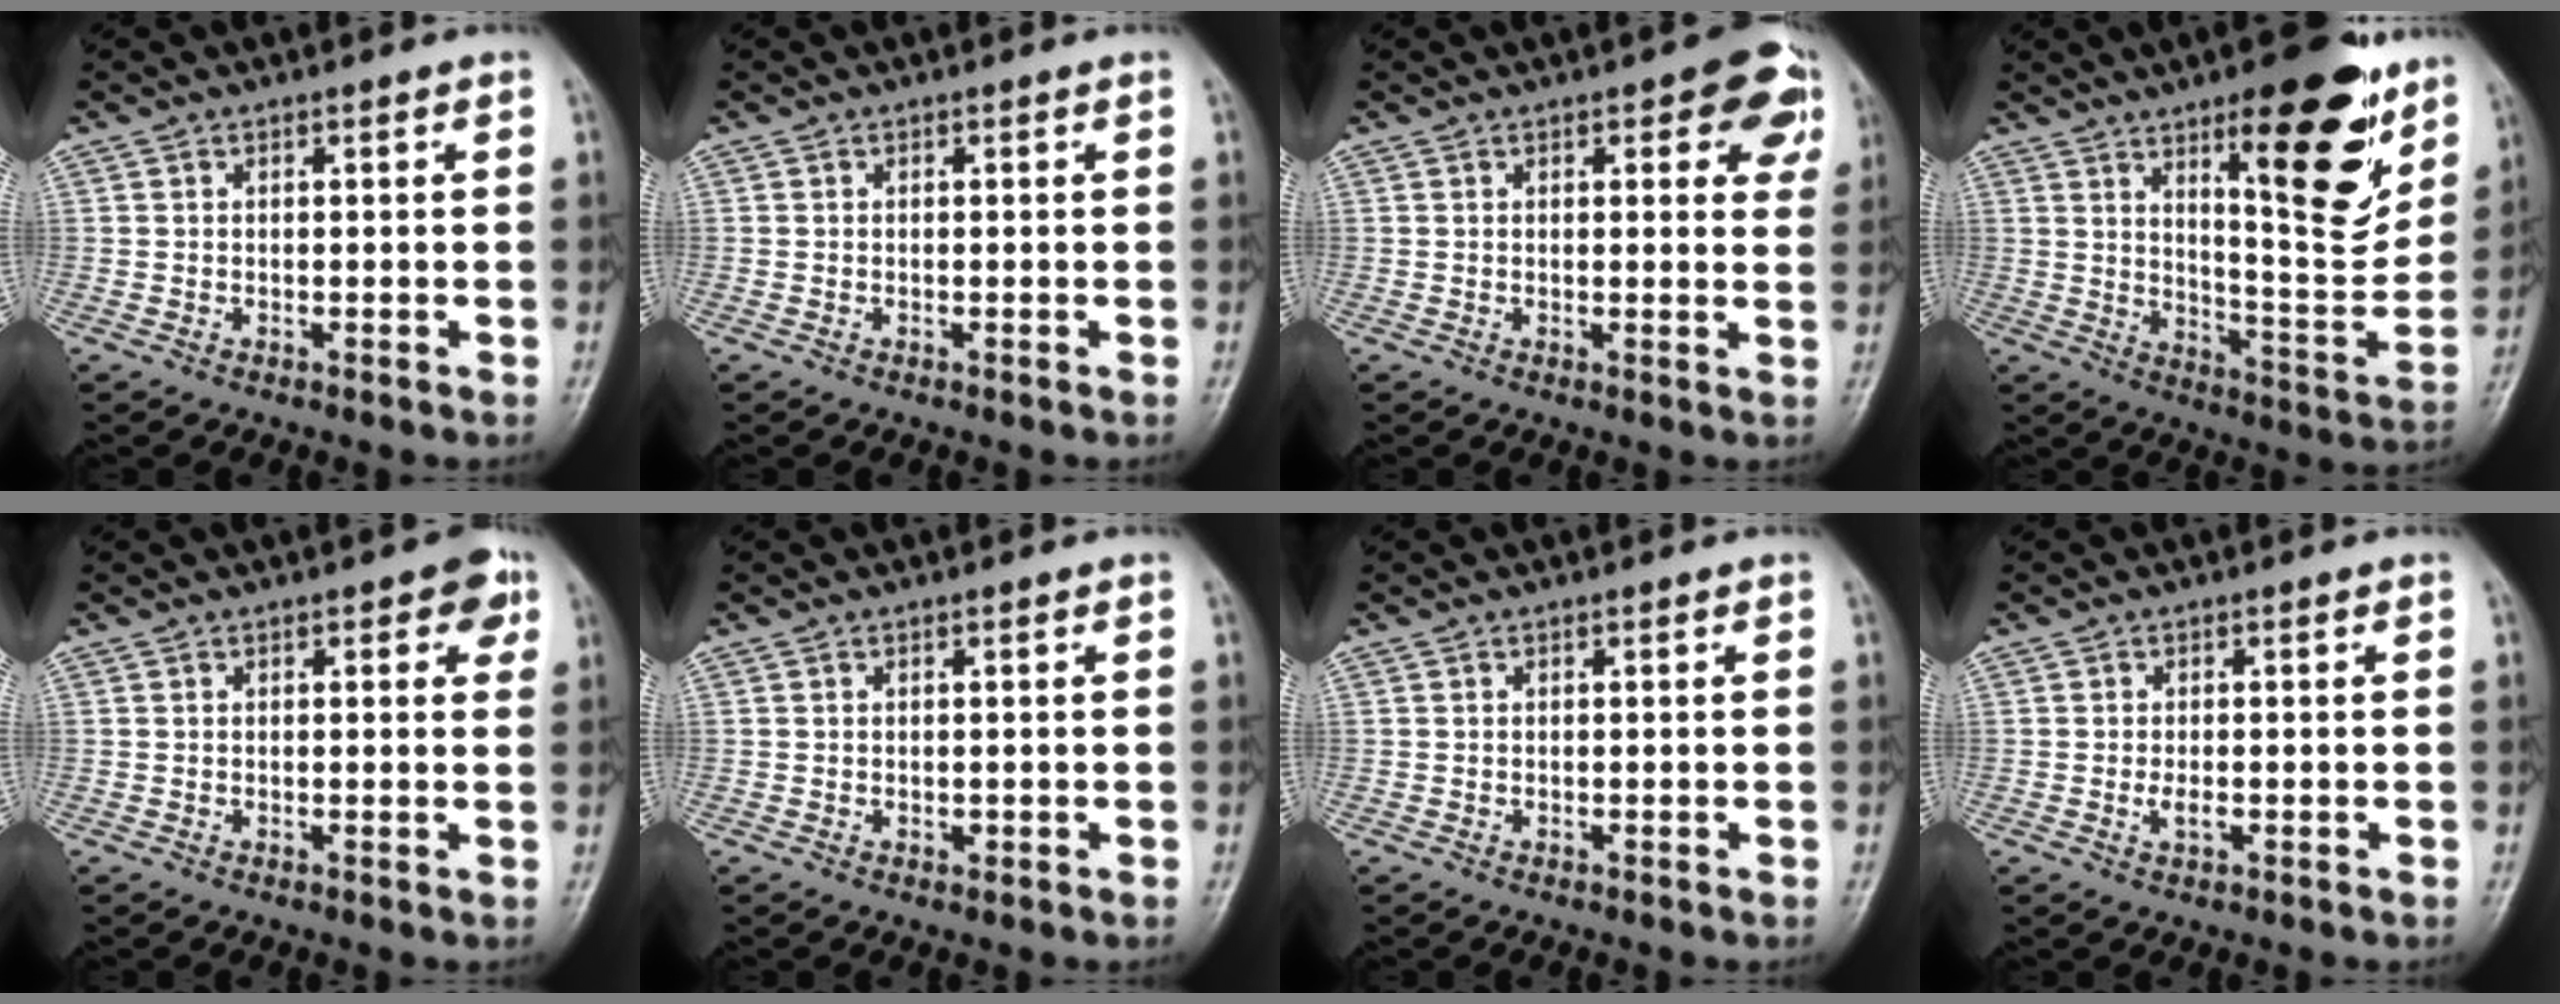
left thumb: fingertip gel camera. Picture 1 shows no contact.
{"total": 0.0}
{"total": 8.9, "force": [4.0, 3.7, 7.1], "torque": [-0.044, -0.008, 0.037]}
{"total": 20.0, "force": [10.8, 5.9, 15.7], "torque": [-0.177, -0.066, 0.167]}
{"total": 4.1, "force": [1.7, 1.9, 3.2], "torque": [-0.018, -0.001, 0.011]}
{"total": 0.8, "force": [0.1, 0.5, 0.6], "torque": [-0.005, 0.000, 0.003]}
{"total": 0.0}
{"total": 2.1, "force": [-0.4, 1.0, 1.8], "torque": [-0.031, -0.002, -0.007]}